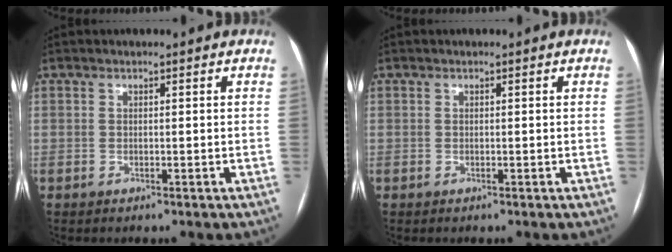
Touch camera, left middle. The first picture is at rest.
{"total": 0.0}